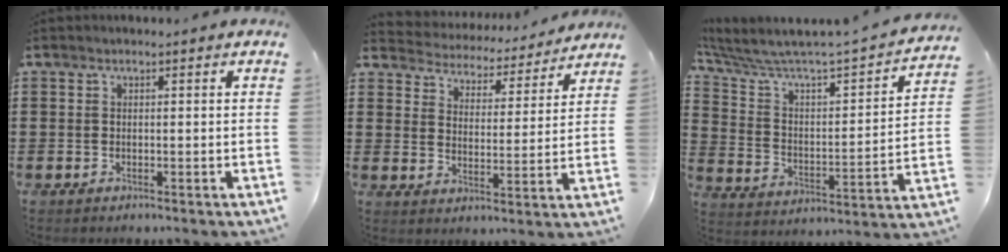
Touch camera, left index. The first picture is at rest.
{"total": 4.0, "force": [3.9, 0.3, -0.4], "torque": [-0.020, -0.036, 0.062]}
{"total": 4.2, "force": [3.8, 0.6, 1.8], "torque": [-0.060, -0.048, 0.053]}